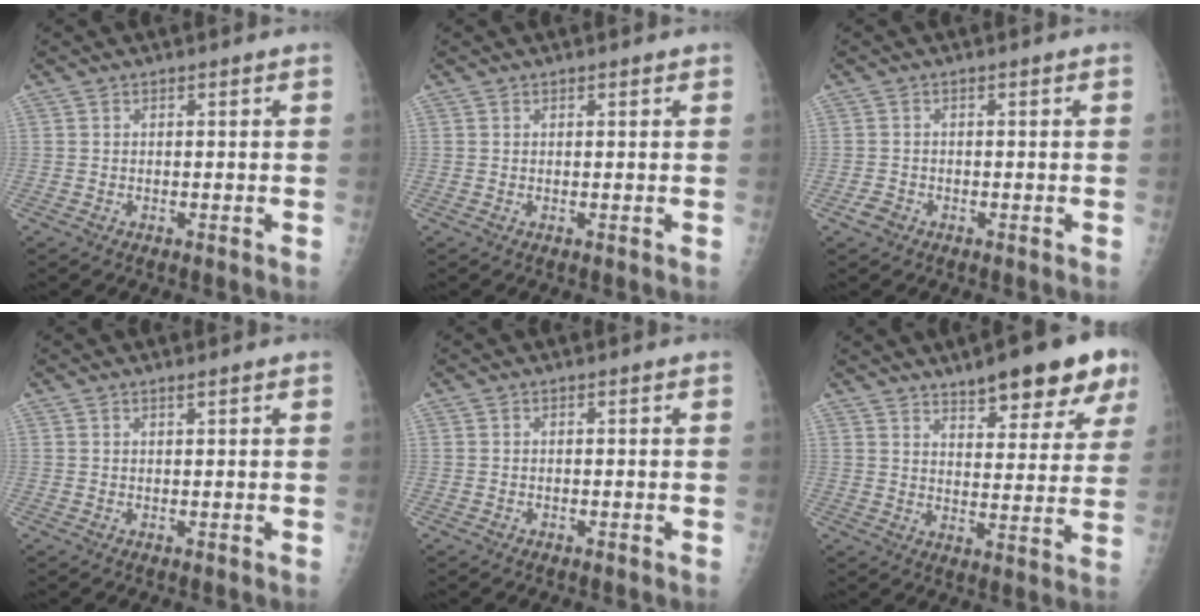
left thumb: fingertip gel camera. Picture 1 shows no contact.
{"total": 0.5, "force": [0.4, 0.2, 0.4], "torque": [-0.006, 0.000, 0.004]}
{"total": 1.6, "force": [-0.9, 1.2, 0.5], "torque": [-0.008, 0.004, -0.018]}
{"total": 0.7, "force": [0.5, 0.0, 0.5], "torque": [-0.010, -0.003, 0.012]}
{"total": 0.0}
{"total": 15.6, "force": [10.3, 4.8, 10.8], "torque": [-0.115, -0.042, 0.144]}